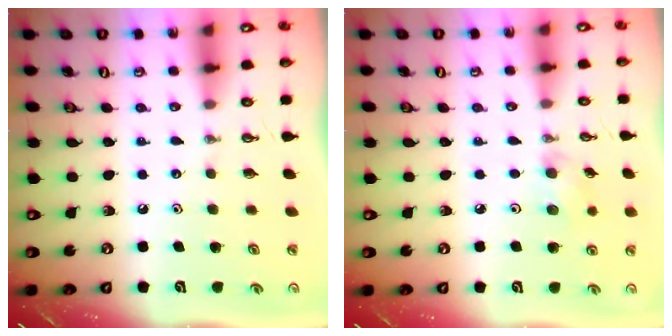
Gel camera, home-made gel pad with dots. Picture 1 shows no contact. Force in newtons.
{"total": 5.9, "press": 4.2, "slide": 4.1}